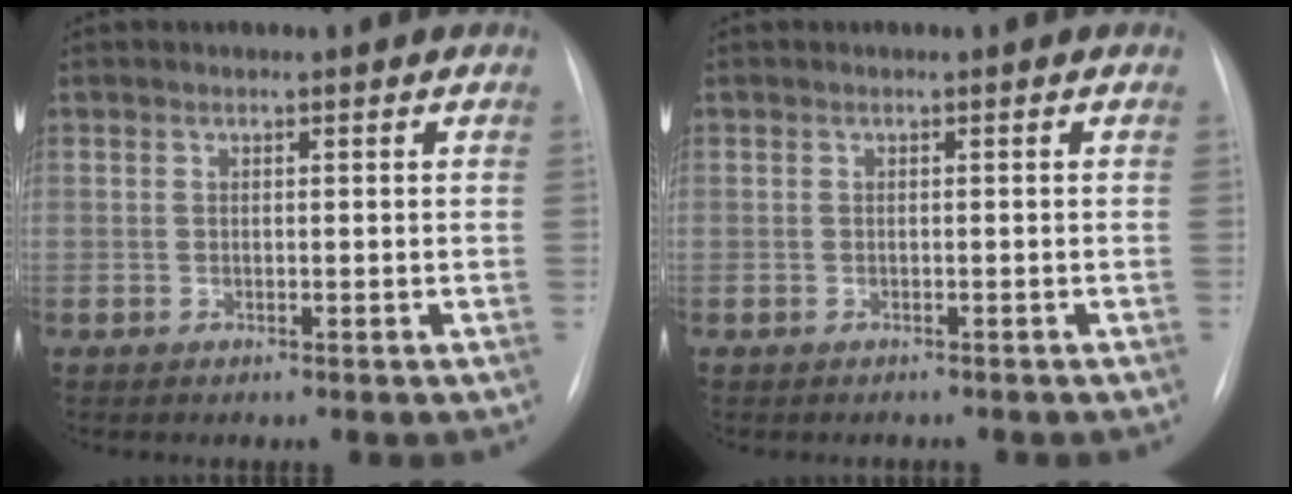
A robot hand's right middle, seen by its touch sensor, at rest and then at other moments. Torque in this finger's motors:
{"motor_torque": [0.04, -0.04, 0.00, 0.00]}